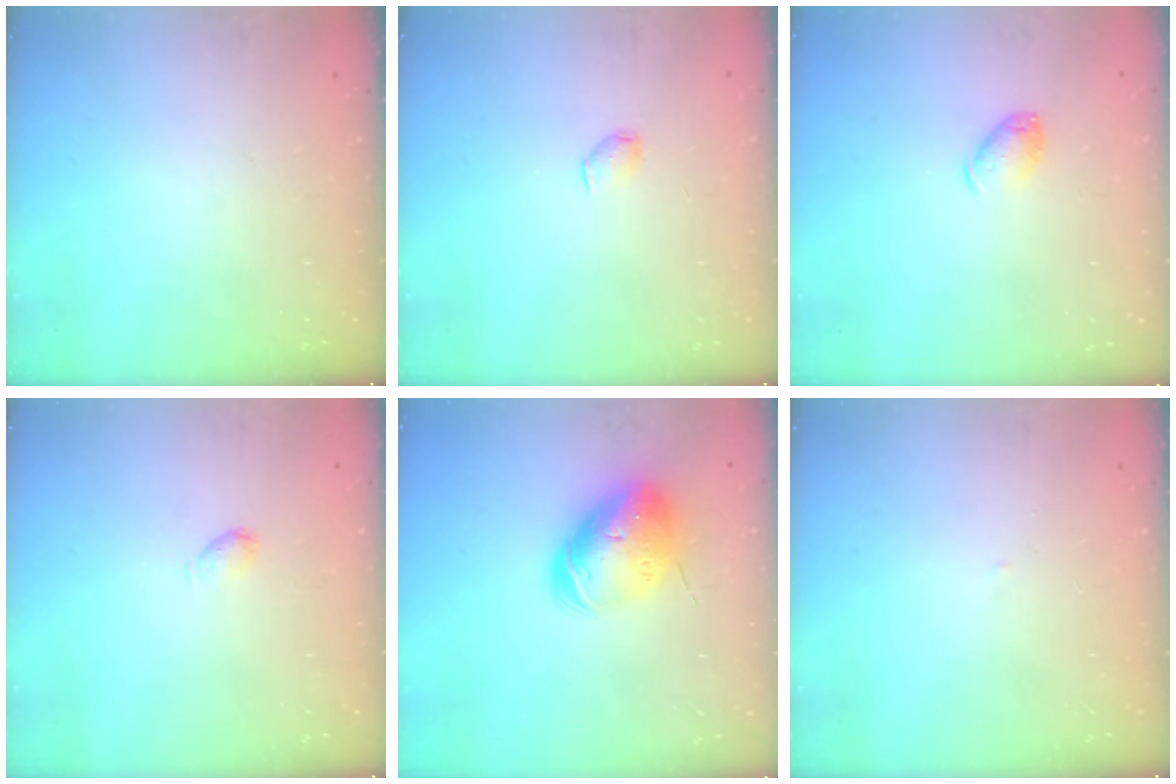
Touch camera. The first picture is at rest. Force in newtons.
{"total": 2.8, "press": 2.8, "slide": 0.5}
{"total": 6.6, "press": 6.4, "slide": 1.4}
{"total": 2.8, "press": 2.8, "slide": 0.5}
{"total": 13.6, "press": 13.5, "slide": 2.0}
{"total": 1.6, "press": 1.6, "slide": 0.3}